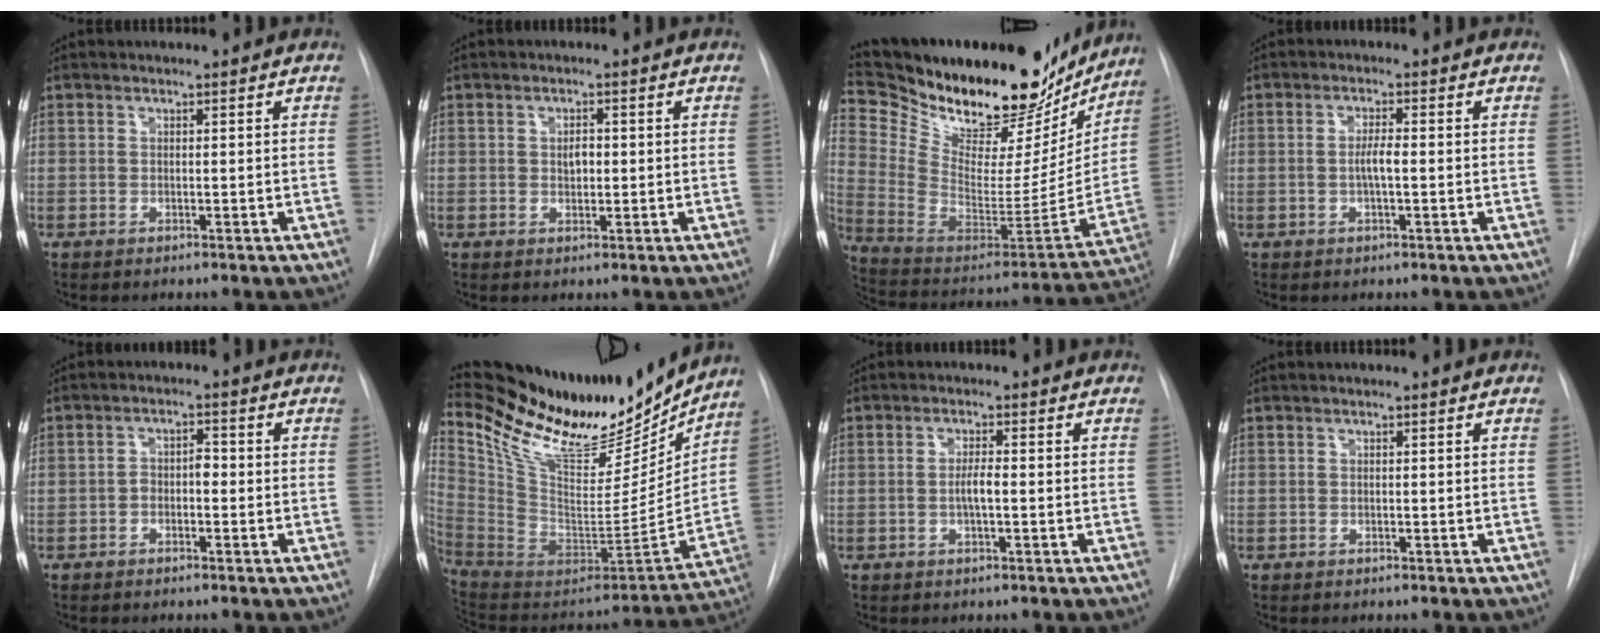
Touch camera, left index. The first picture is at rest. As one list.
[{"total": 2.0, "force": [0.2, 1.2, 1.5], "torque": [-0.025, 0.001, 0.003]}, {"total": 30.4, "force": [25.7, 9.2, 13.4], "torque": [-0.224, -0.037, 0.378]}, {"total": 2.5, "force": [-0.3, 0.3, 2.5], "torque": [-0.047, 0.003, -0.007]}, {"total": 2.7, "force": [-0.8, 1.5, 2.1], "torque": [-0.031, 0.014, -0.014]}, {"total": 26.5, "force": [23.0, 6.4, 11.5], "torque": [-0.212, -0.049, 0.367]}, {"total": 2.4, "force": [-0.4, 0.4, 2.3], "torque": [-0.045, 0.003, -0.008]}, {"total": 0.0}]